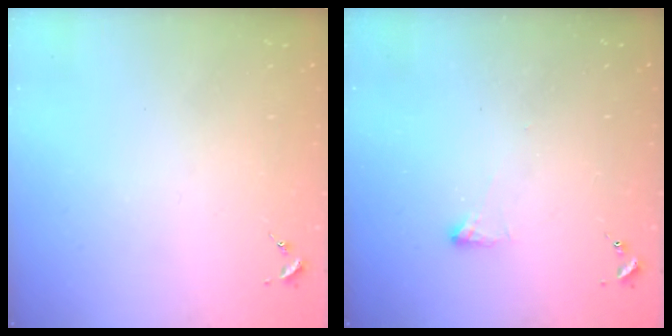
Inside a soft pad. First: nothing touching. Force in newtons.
{"total": 2.9, "press": 2.8, "slide": 0.5}